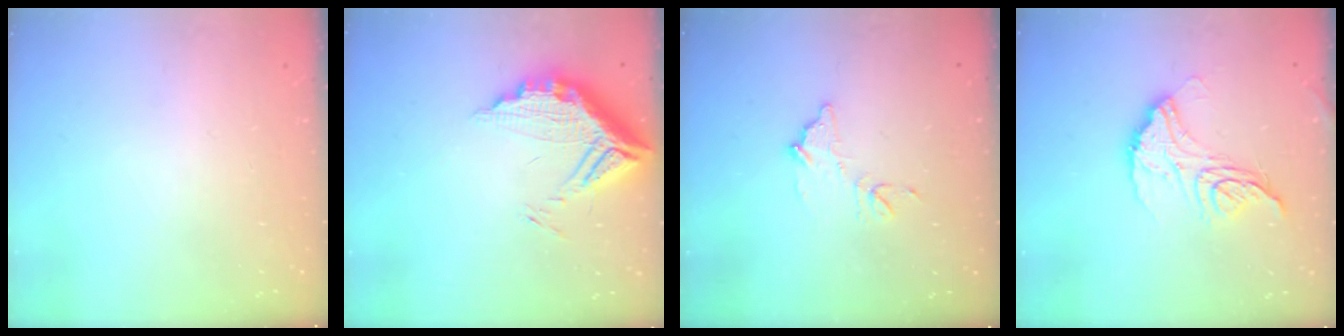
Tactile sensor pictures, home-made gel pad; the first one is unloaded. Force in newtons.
{"total": 14.5, "press": 14.4, "slide": 1.1}
{"total": 9.4, "press": 9.4, "slide": 0.5}
{"total": 13.8, "press": 13.8, "slide": 1.0}